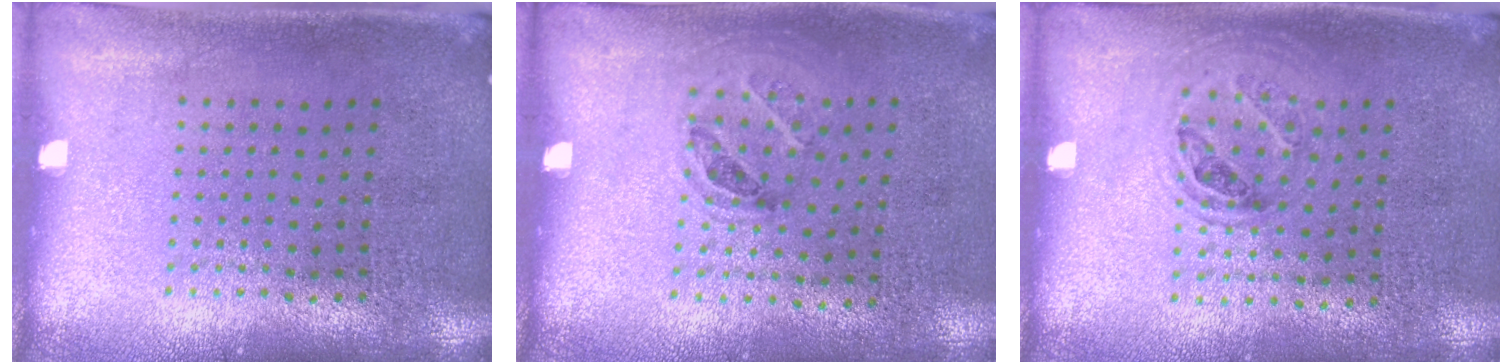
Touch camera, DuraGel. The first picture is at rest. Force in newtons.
{"total": 1.0, "press": 0.7, "slide": 0.7}
{"total": 0.9, "press": 0.8, "slide": 0.4}